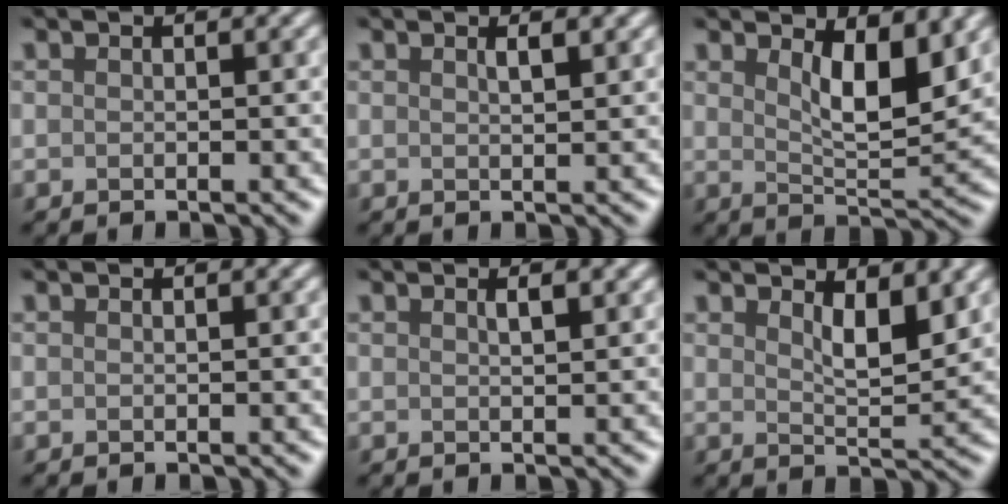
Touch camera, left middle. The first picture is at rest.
{"total": 1.5, "force": [0.8, 0.6, 1.2], "torque": [-0.003, 0.005, 0.002]}
{"total": 5.0, "force": [2.1, 1.5, 4.3], "torque": [-0.071, -0.010, 0.043]}
{"total": 0.0}
{"total": 1.5, "force": [0.7, 0.6, 1.2], "torque": [-0.003, 0.005, 0.002]}
{"total": 3.3, "force": [1.7, 0.9, 2.7], "torque": [-0.045, -0.007, 0.036]}